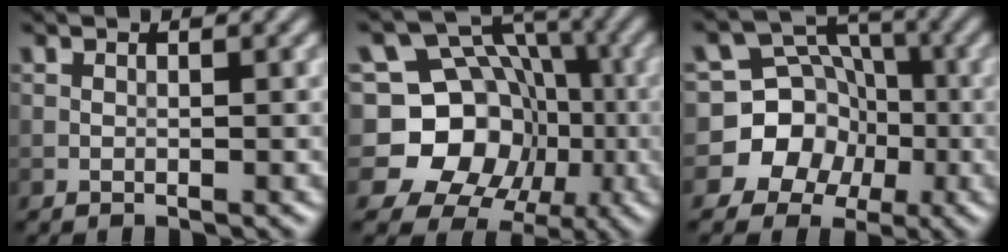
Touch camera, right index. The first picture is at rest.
{"total": 13.7, "force": [-2.0, 12.5, 5.1], "torque": [-0.098, 0.017, -0.058]}
{"total": 7.2, "force": [-2.2, 6.8, 1.4], "torque": [0.003, 0.014, -0.066]}